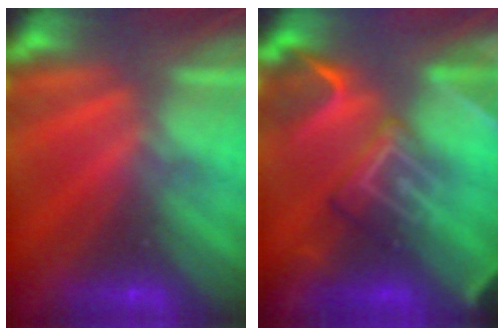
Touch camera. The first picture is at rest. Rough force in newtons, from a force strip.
{"total": 9.1}